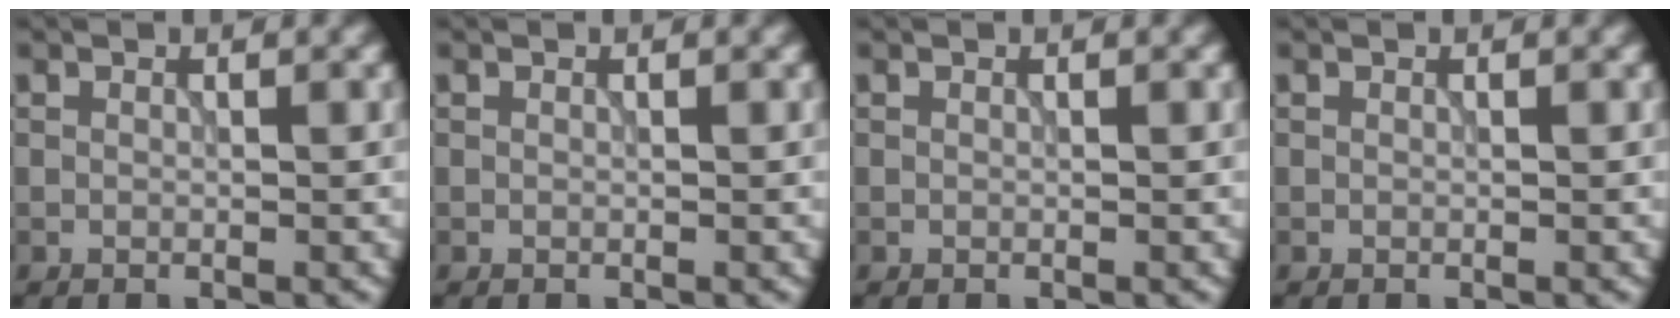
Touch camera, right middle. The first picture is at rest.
{"total": 0.0}
{"total": 0.0}
{"total": 0.0}